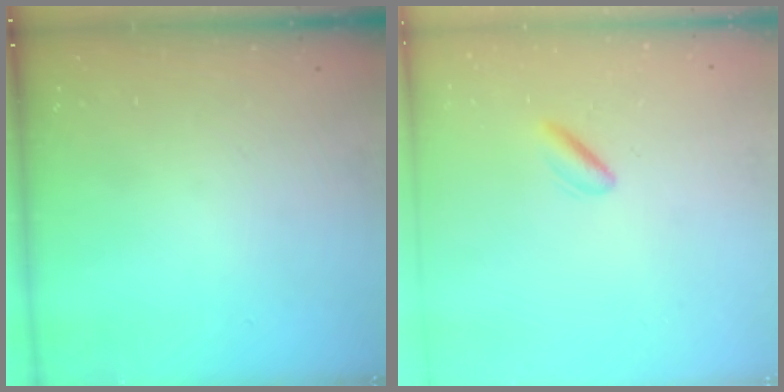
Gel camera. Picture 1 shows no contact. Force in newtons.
{"total": 1.6, "press": 1.3, "slide": 1.0}